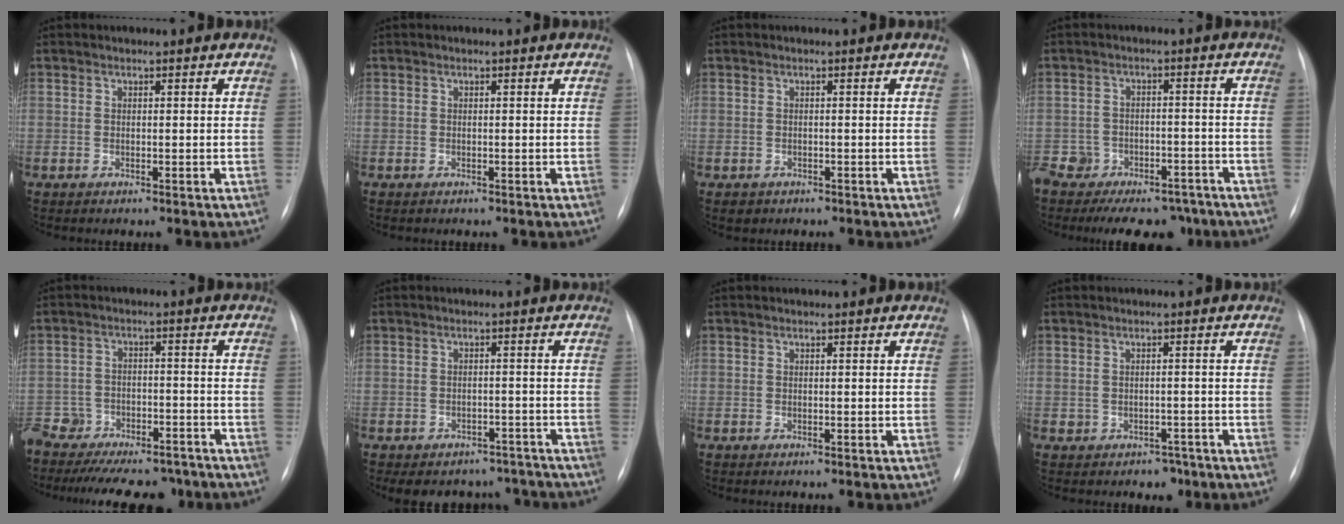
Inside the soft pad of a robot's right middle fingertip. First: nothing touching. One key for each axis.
{"total": 0.0}
{"total": 1.3, "fx": -0.8, "fy": 1.0, "fz": 0.1, "tx": -0.005, "ty": 0.002, "tz": -0.006}
{"total": 15.6, "fx": -12.2, "fy": 8.1, "fz": 5.6, "tx": -0.112, "ty": 0.007, "tz": -0.158}
{"total": 19.1, "fx": -16.5, "fy": 6.7, "fz": 7.0, "tx": -0.161, "ty": -0.009, "tz": -0.231}
{"total": 11.2, "fx": -9.7, "fy": 5.1, "fz": 1.9, "tx": -0.025, "ty": 0.014, "tz": -0.105}
{"total": 0.0}
{"total": 2.8, "fx": -1.5, "fy": 2.2, "fz": 0.5, "tx": -0.004, "ty": 0.018, "tz": -0.013}